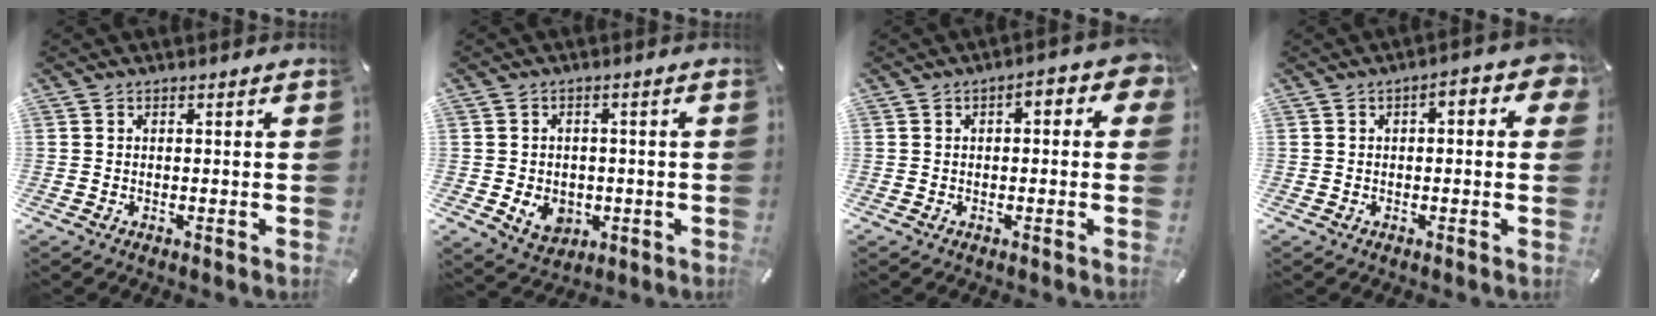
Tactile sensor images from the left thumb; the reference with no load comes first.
{"total": 6.6, "force": [-1.4, 5.7, 3.0], "torque": [-0.041, 0.004, -0.024]}
{"total": 4.8, "force": [-0.1, 2.5, 4.1], "torque": [-0.058, 0.008, -0.006]}
{"total": 5.9, "force": [0.8, 2.5, 5.2], "torque": [-0.064, -0.003, 0.009]}